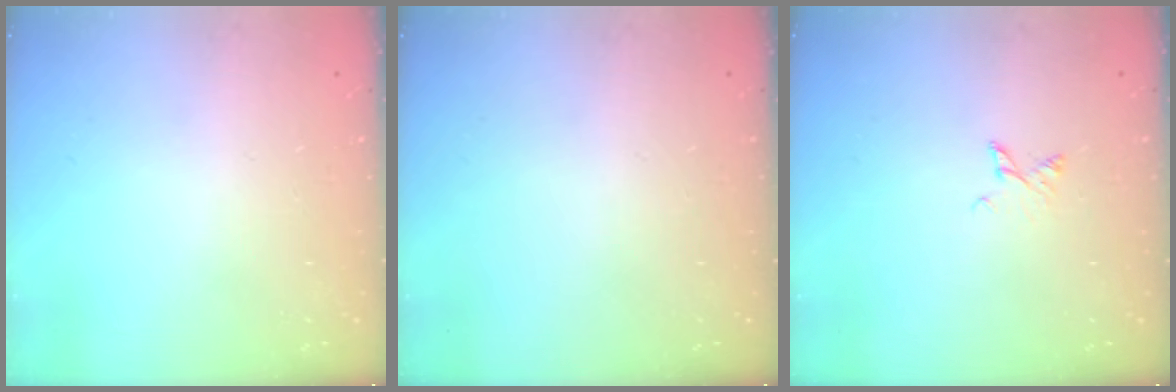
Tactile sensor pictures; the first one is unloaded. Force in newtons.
{"total": 0.0}
{"total": 2.6, "press": 2.6, "slide": 0.4}